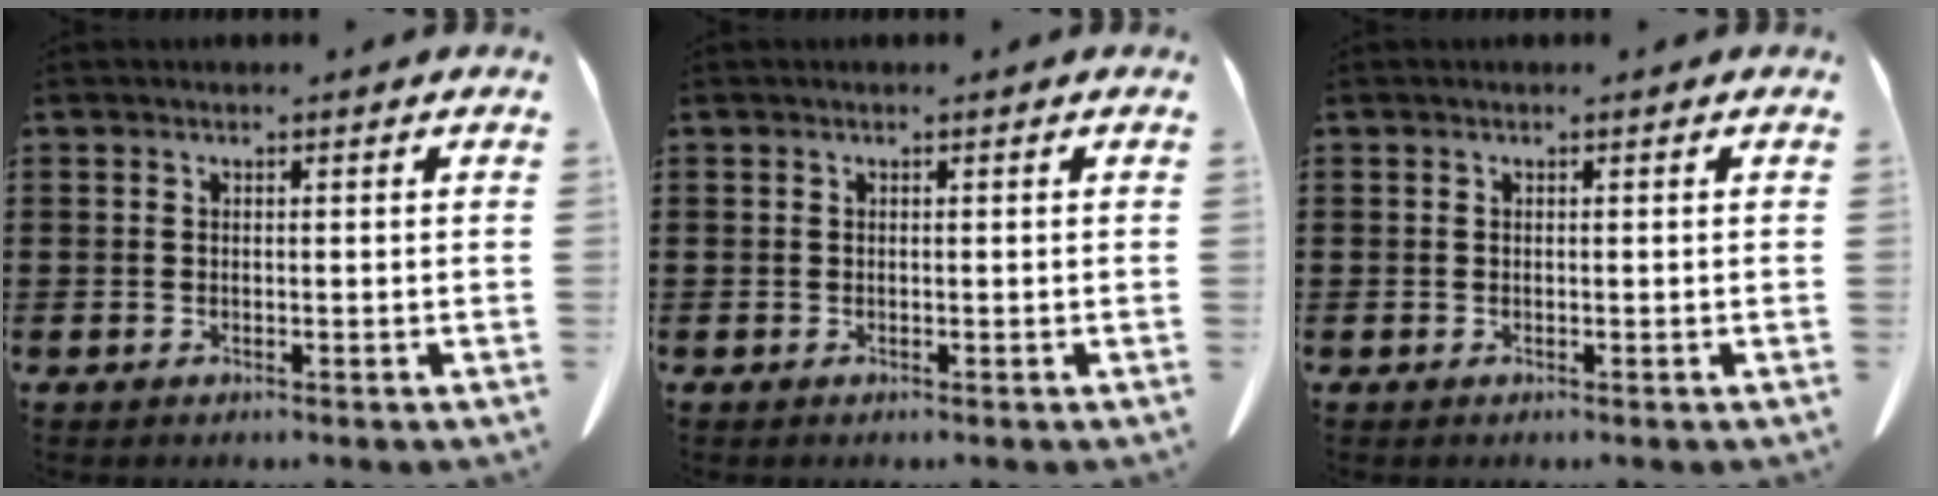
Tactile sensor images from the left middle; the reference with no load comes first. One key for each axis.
{"total": 0.0}
{"total": 0.0}